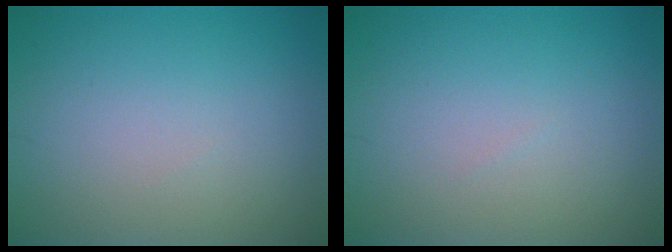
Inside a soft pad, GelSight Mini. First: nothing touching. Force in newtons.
{"total": 0.0}